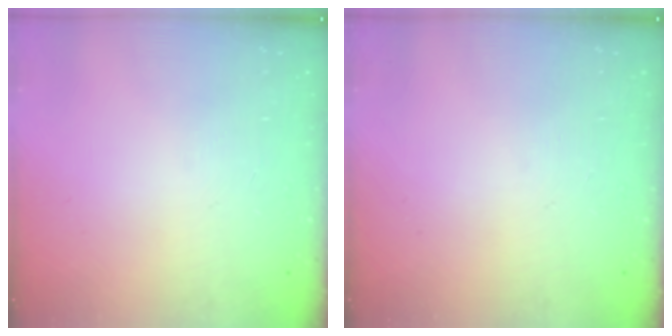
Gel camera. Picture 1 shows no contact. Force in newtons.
{"total": 0.0}